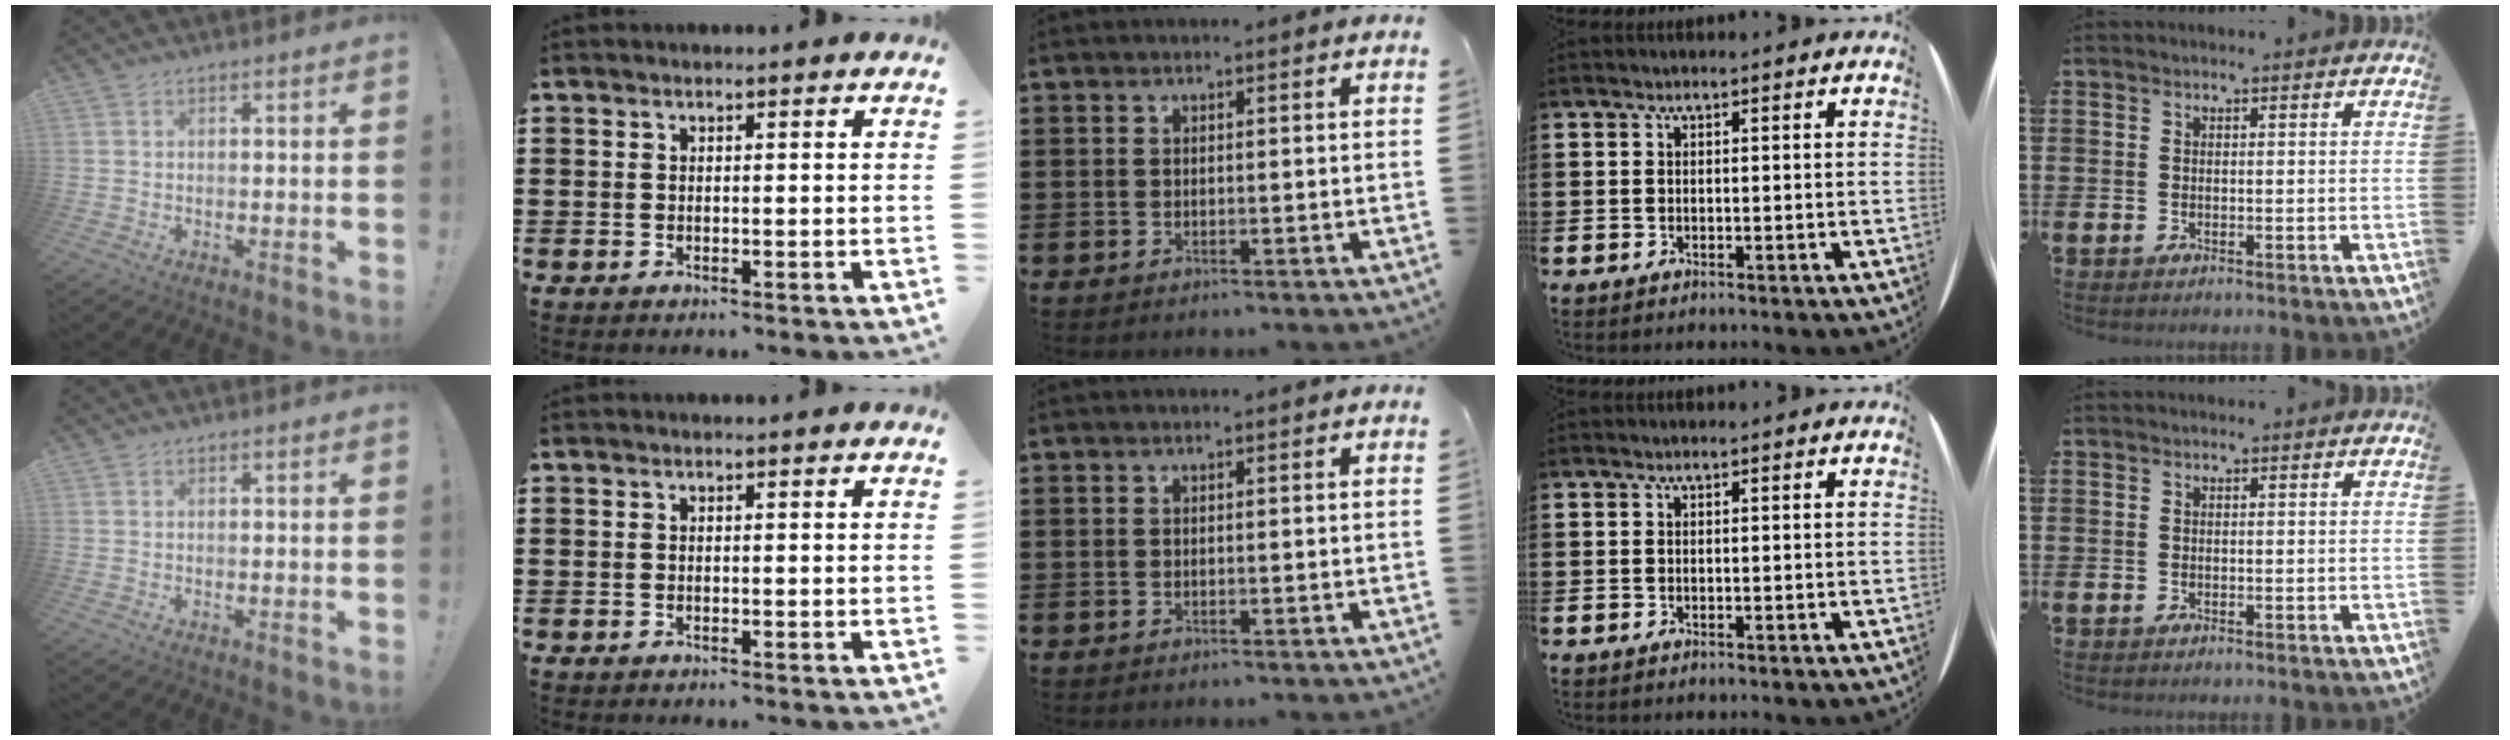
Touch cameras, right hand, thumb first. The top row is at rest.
{}